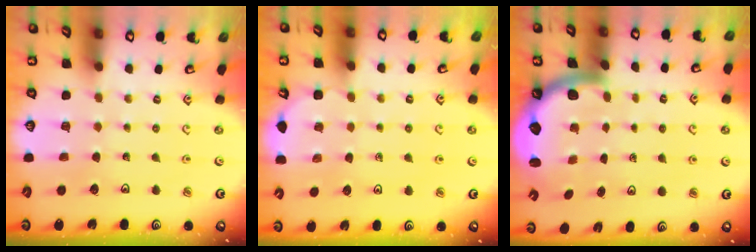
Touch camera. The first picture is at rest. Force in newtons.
{"total": 2.7, "press": 2.6, "slide": 0.8}
{"total": 2.9, "press": 2.8, "slide": 0.4}